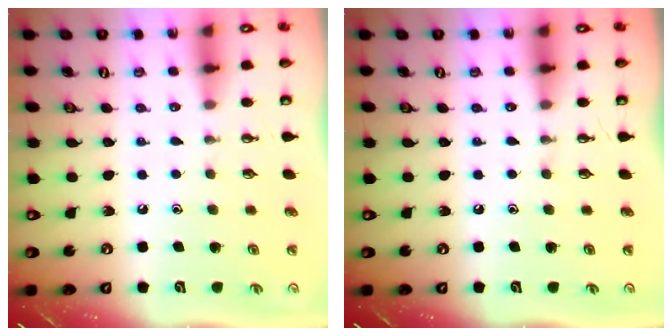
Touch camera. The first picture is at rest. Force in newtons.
{"total": 0.0}